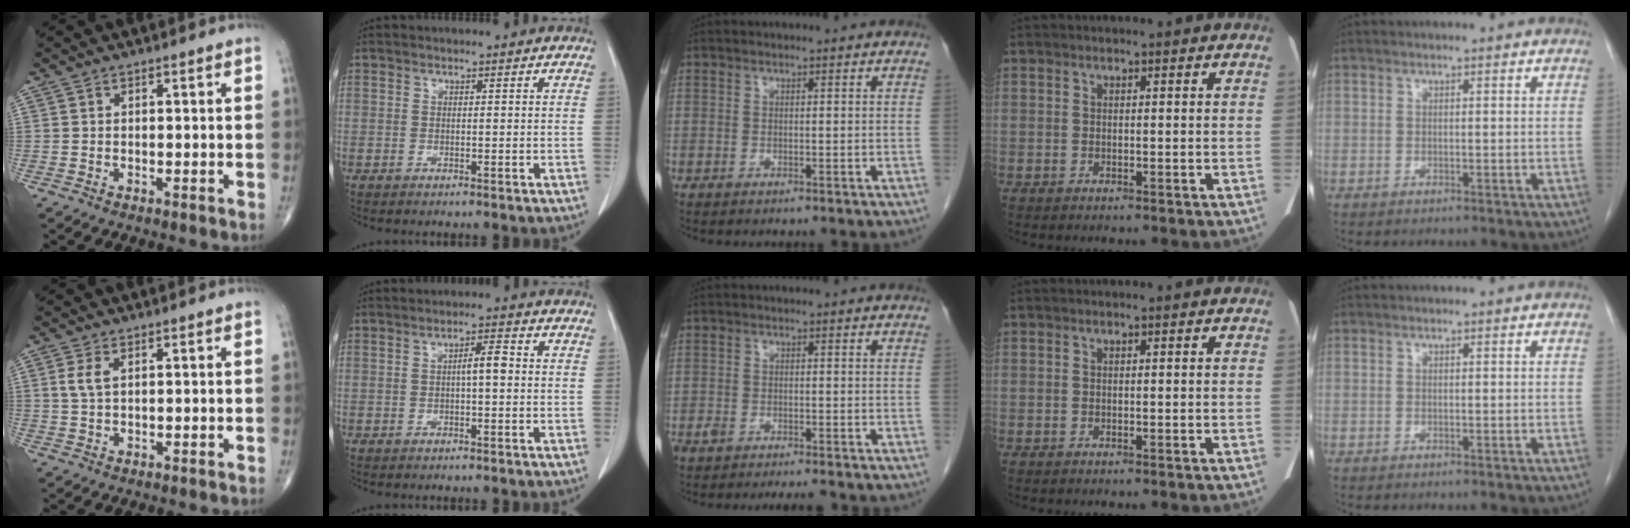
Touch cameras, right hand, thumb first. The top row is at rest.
{"thumb": {"total": 2.9, "force": [0.9, 1.4, 2.4], "torque": [-0.053, 0.004, 0.022]}, "index": {"total": 3.1, "force": [0.0, 0.6, 3.0], "torque": [-0.050, 0.006, -0.002]}, "middle": {"total": 4.6, "force": [-3.9, 1.0, 2.3], "torque": [-0.036, -0.004, -0.059]}}